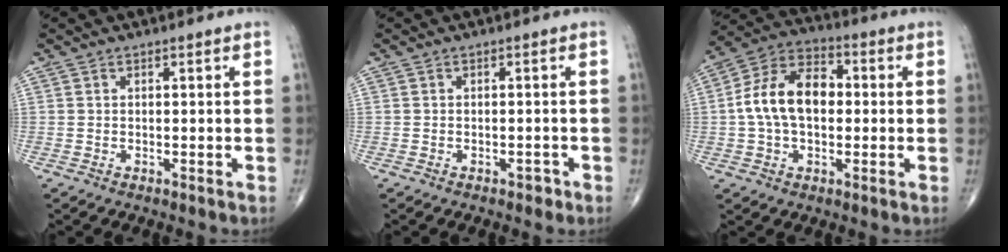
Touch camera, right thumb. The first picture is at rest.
{"total": 1.3, "force": [-0.8, 0.7, 0.7], "torque": [-0.005, 0.004, -0.013]}
{"total": 13.5, "force": [0.3, 8.6, 10.4], "torque": [-0.179, 0.032, -0.006]}